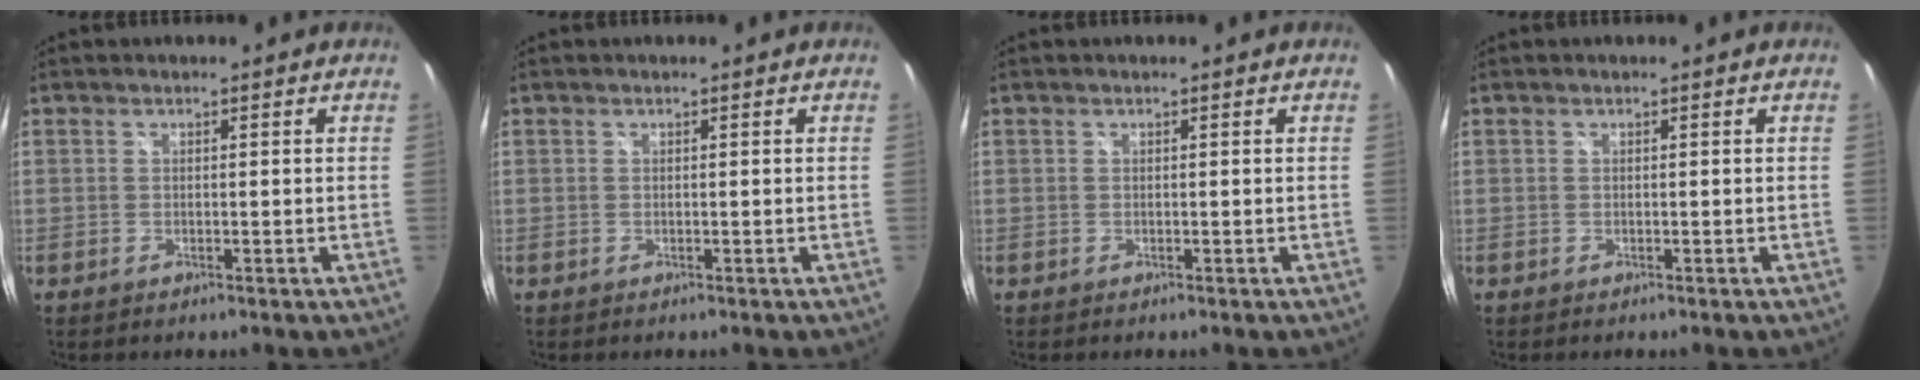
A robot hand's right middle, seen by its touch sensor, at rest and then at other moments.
{"total": 0.0}
{"total": 0.0}
{"total": 0.0}